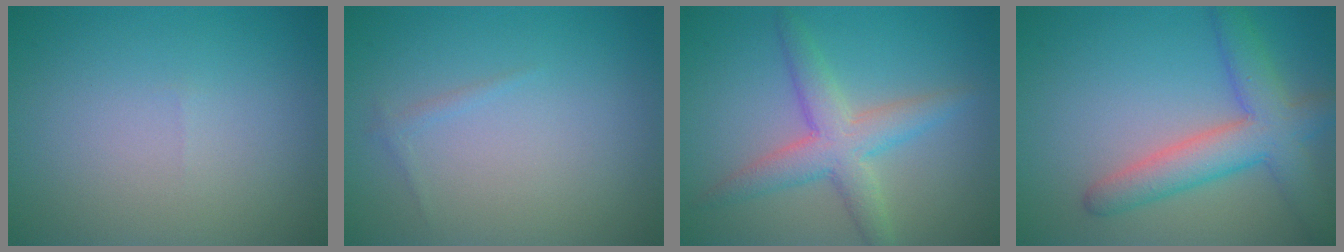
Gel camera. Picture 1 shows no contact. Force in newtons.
{"total": 0.6, "press": 0.6, "slide": 0.0}
{"total": 4.4, "press": 4.4, "slide": 0.2}
{"total": 5.5, "press": 5.5, "slide": 0.3}